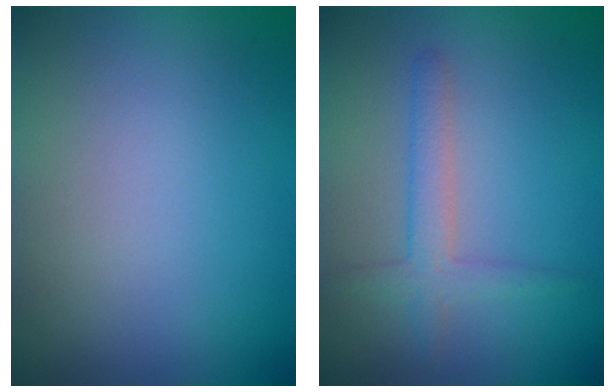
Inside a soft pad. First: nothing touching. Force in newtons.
{"total": 2.4, "press": 2.4, "slide": 0.0}